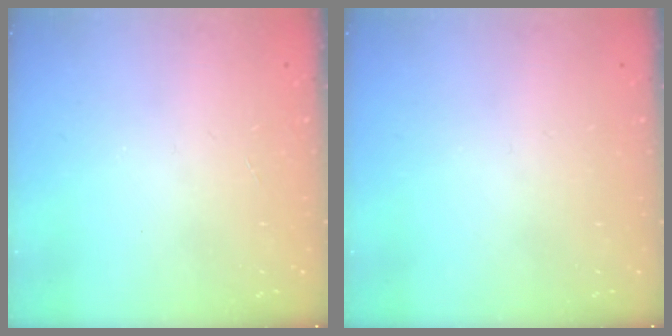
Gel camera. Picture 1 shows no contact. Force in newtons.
{"total": 0.0}